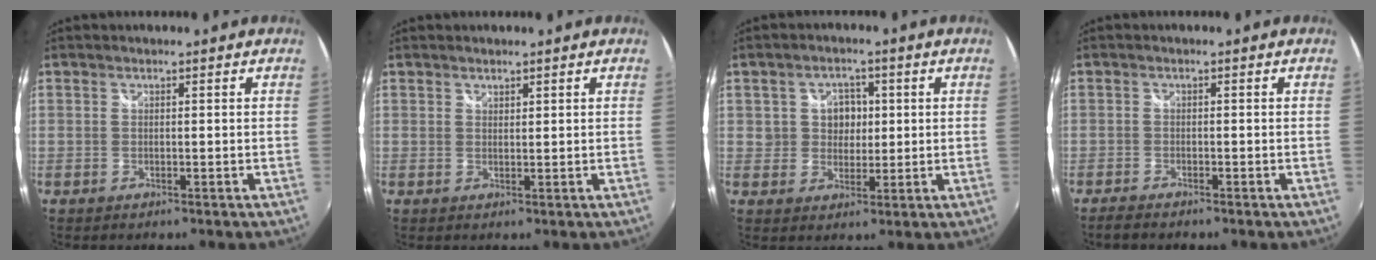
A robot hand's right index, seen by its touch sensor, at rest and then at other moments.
{"total": 0.9, "force": [0.8, 0.4, 0.0], "torque": [0.001, 0.001, 0.014]}
{"total": 5.2, "force": [1.0, 4.7, 2.1], "torque": [-0.029, 0.012, 0.019]}
{"total": 2.6, "force": [-2.4, 0.5, 0.9], "torque": [-0.029, -0.012, -0.047]}